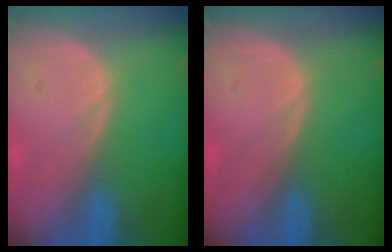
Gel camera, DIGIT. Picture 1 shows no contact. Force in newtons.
{"total": 0.0}